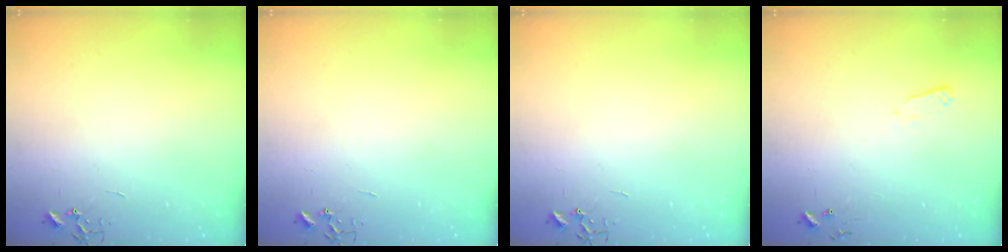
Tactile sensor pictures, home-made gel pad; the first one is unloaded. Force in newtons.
{"total": 0.0}
{"total": 0.0}
{"total": 2.4, "press": 2.4, "slide": 0.4}